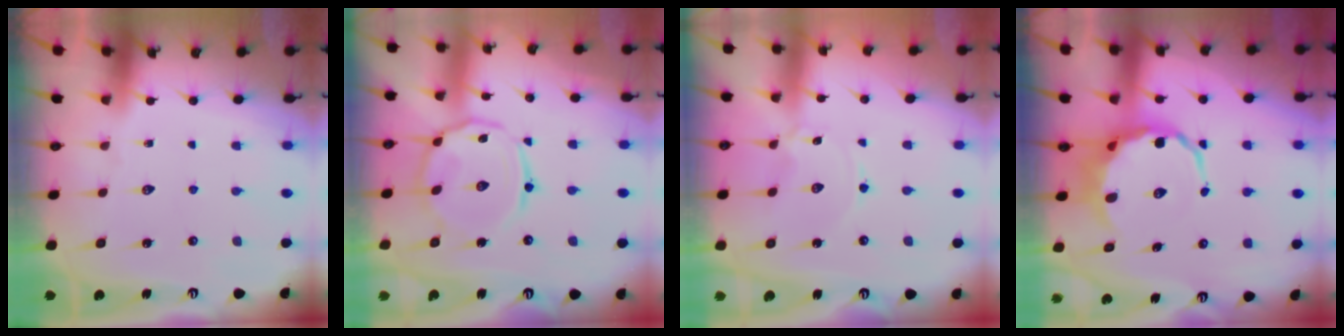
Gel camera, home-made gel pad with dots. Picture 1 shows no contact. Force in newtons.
{"total": 10.6, "press": 10.6, "slide": 0.9}
{"total": 0.0}
{"total": 7.7, "press": 7.3, "slide": 2.4}